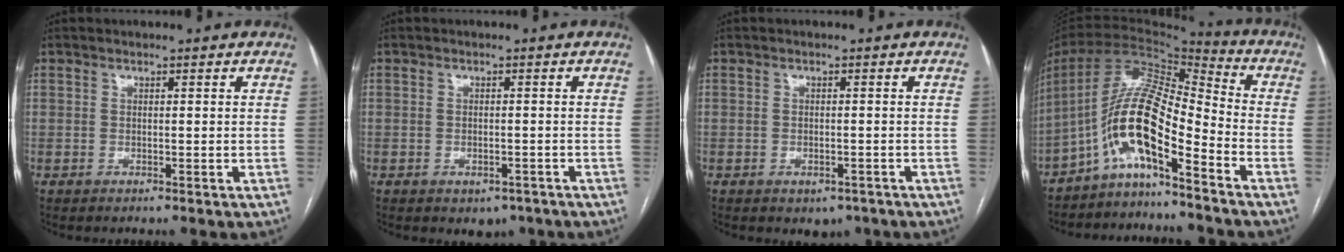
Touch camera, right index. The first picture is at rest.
{"total": 2.8, "force": [-1.7, 1.9, 1.2], "torque": [-0.006, 0.002, -0.012]}
{"total": 2.6, "force": [-1.6, 1.8, 1.1], "torque": [-0.005, 0.001, -0.011]}
{"total": 12.1, "force": [-6.4, 2.2, 10.0], "torque": [-0.192, 0.026, -0.118]}